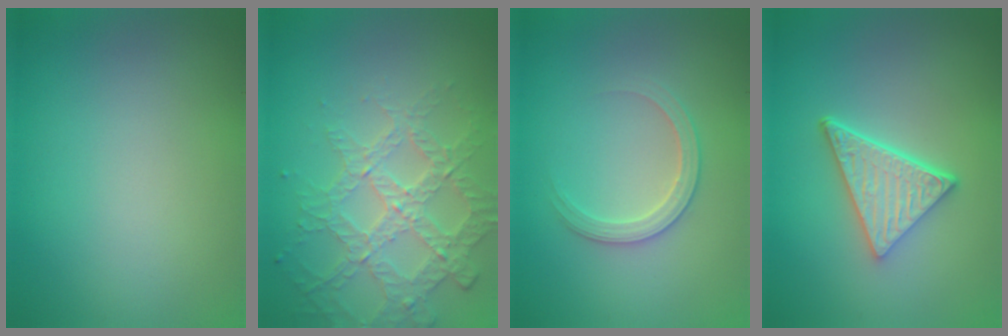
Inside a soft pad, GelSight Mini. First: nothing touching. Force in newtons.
{"total": 3.7, "press": 3.6, "slide": 0.7}
{"total": 2.5, "press": 2.5, "slide": 0.3}
{"total": 4.9, "press": 3.7, "slide": 3.2}